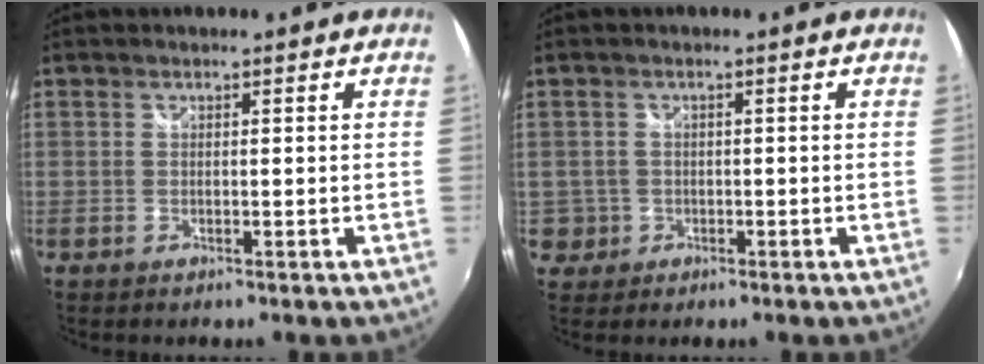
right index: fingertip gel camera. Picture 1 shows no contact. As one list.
[{"total": 3.7, "force": [-0.7, 3.6, 0.4], "torque": [-0.008, 0.014, -0.002]}]